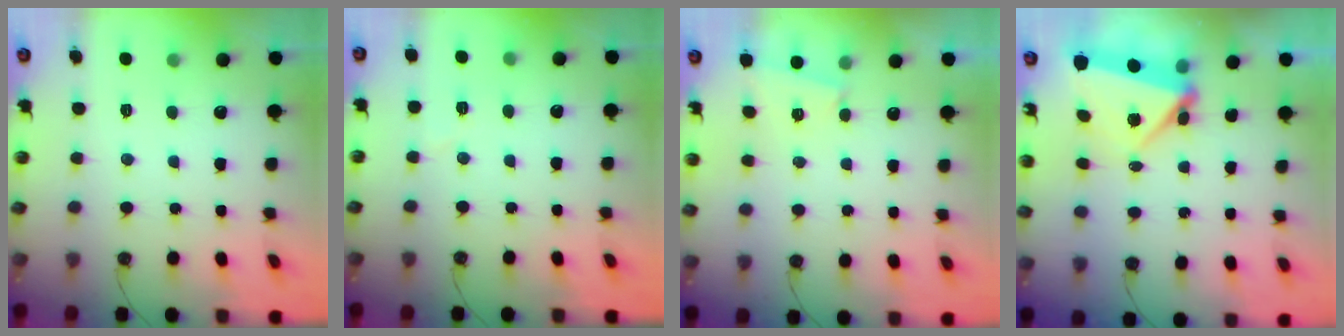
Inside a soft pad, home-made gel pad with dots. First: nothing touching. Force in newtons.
{"total": 3.8, "press": 3.7, "slide": 0.8}
{"total": 1.5, "press": 1.4, "slide": 0.5}
{"total": 6.9, "press": 5.3, "slide": 4.4}